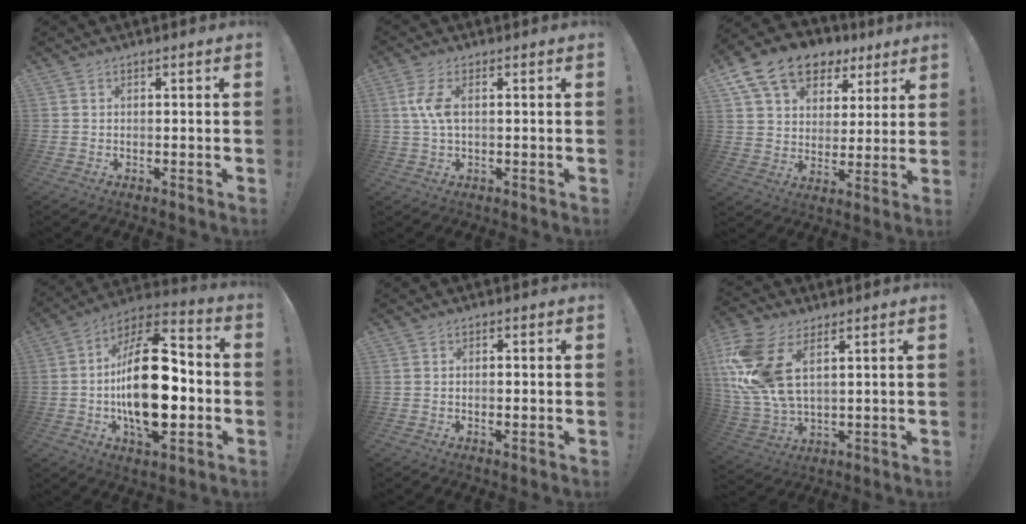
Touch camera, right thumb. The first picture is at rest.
{"total": 5.7, "force": [0.7, 2.3, 5.2], "torque": [-0.117, -0.003, 0.009]}
{"total": 15.7, "force": [9.4, 10.4, 7.1], "torque": [-0.120, -0.050, 0.178]}
{"total": 26.1, "force": [-2.7, 13.1, 22.4], "torque": [-0.397, 0.016, -0.041]}
{"total": 0.9, "force": [-0.2, 0.3, 0.8], "torque": [-0.013, 0.001, -0.003]}
{"total": 17.0, "force": [6.1, 9.1, 12.9], "torque": [-0.265, -0.027, 0.113]}